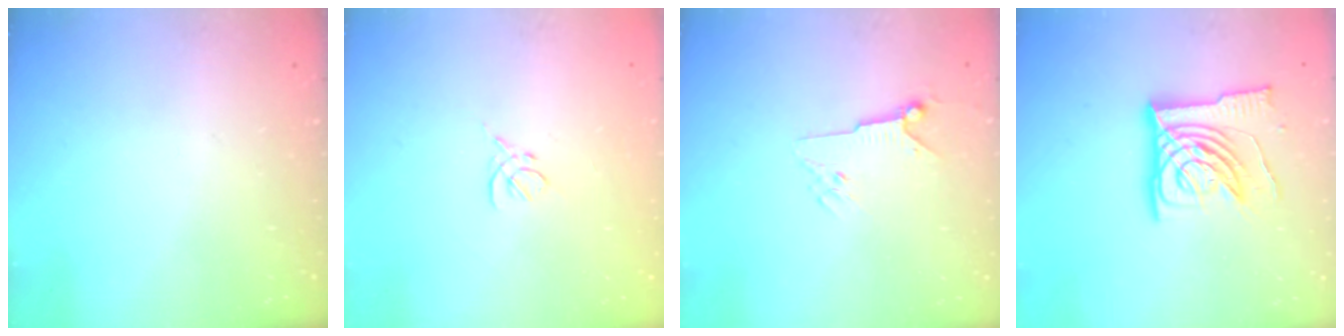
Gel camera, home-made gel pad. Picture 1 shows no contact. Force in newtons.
{"total": 2.7, "press": 2.6, "slide": 0.8}
{"total": 5.6, "press": 5.6, "slide": 0.8}
{"total": 15.3, "press": 15.2, "slide": 2.0}